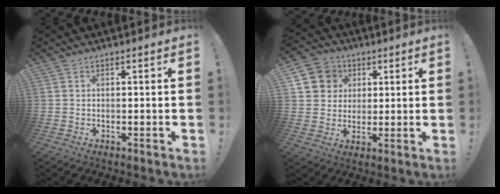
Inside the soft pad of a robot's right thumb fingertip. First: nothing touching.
{"total": 9.0, "force": [2.6, 8.3, 2.0], "torque": [-0.023, -0.012, 0.056]}